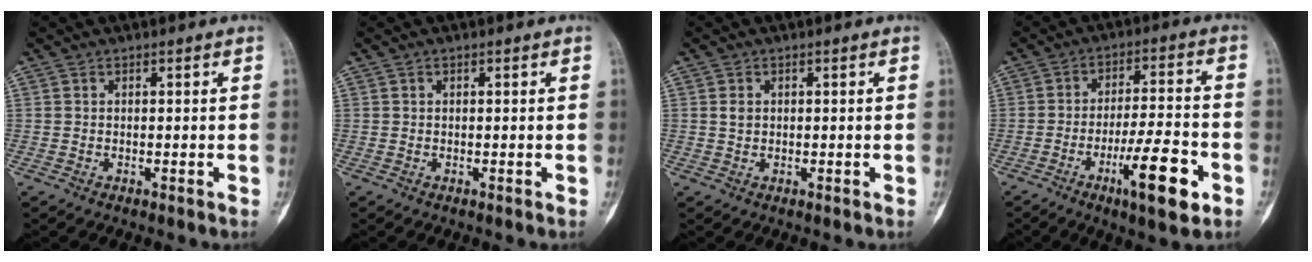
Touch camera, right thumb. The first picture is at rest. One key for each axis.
{"total": 0.0}
{"total": 1.3, "fx": 0.3, "fy": 1.1, "fz": 0.8, "tx": -0.010, "ty": 0.001, "tz": 0.006}
{"total": 12.7, "fx": -5.6, "fy": 2.9, "fz": 11.0, "tx": -0.174, "ty": 0.025, "tz": -0.088}